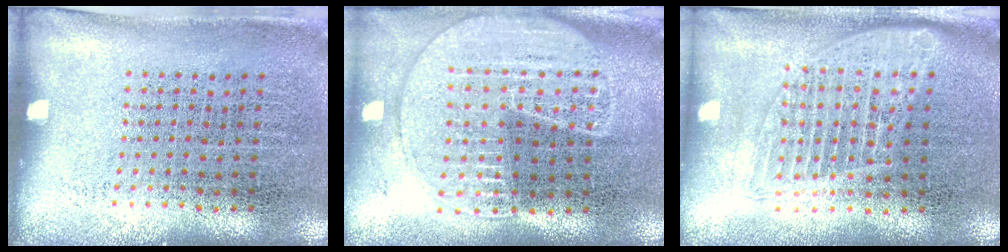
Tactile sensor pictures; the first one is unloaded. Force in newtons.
{"total": 1.8, "press": 1.7, "slide": 0.6}
{"total": 1.6, "press": 1.4, "slide": 0.8}